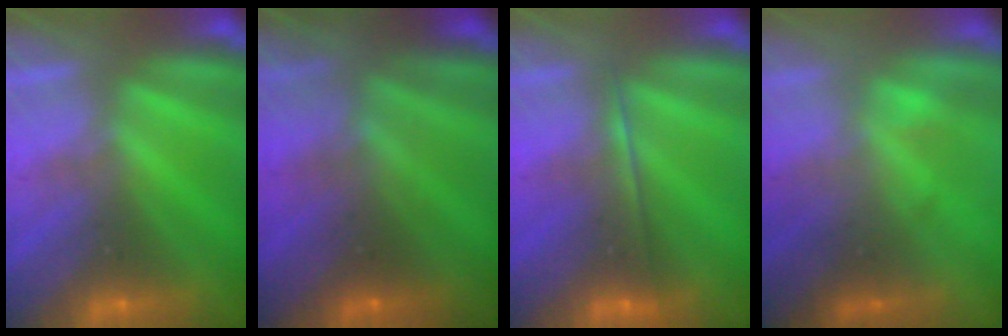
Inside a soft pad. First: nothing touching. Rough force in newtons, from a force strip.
{"total": 7.4}
{"total": 1.8}
{"total": 1.5}